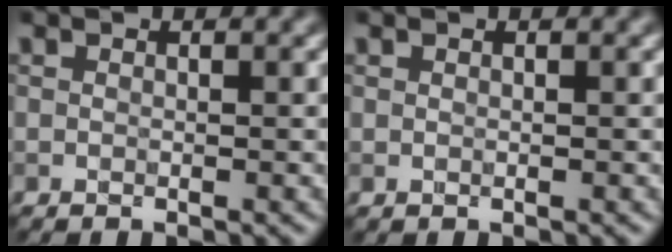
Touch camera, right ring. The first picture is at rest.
{"total": 0.0}